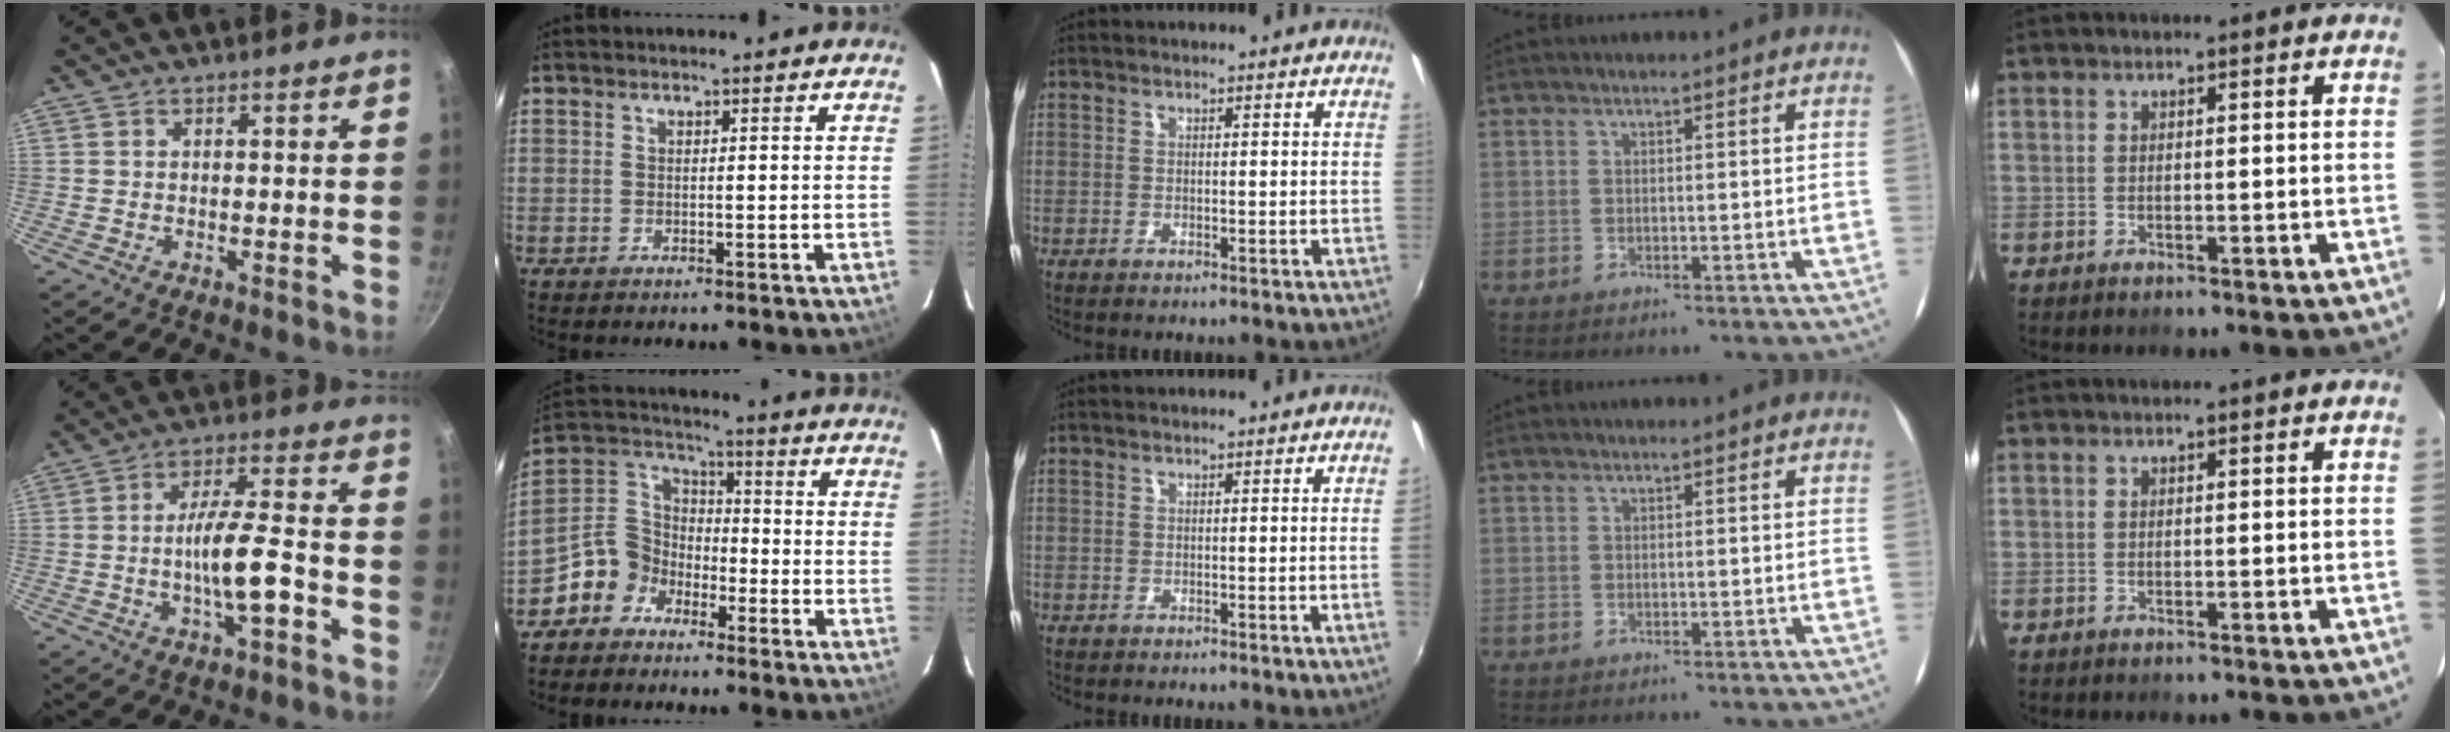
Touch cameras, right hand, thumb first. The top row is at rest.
{"thumb": {"total": 9.5, "force": [-3.1, 2.3, 8.7], "torque": [-0.147, 0.026, -0.054]}, "index": {"total": 8.3, "force": [-5.3, 6.1, 1.5], "torque": [-0.042, 0.041, -0.120]}, "middle": {"total": 0.6, "force": [-0.2, -0.3, 0.6], "torque": [-0.013, 0.000, -0.006]}}